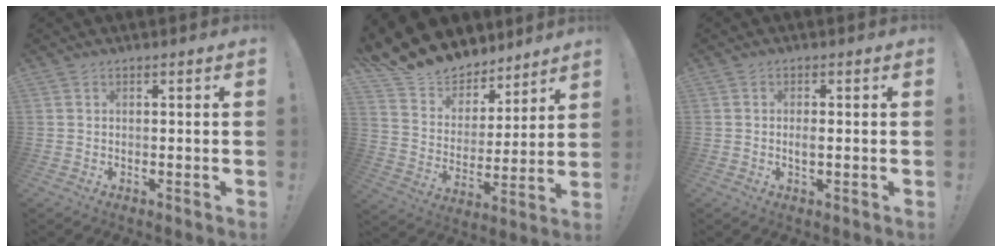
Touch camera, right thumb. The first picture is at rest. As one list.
[{"total": 14.0, "force": [12.2, 6.3, 2.5], "torque": [-0.071, -0.100, 0.231]}, {"total": 2.0, "force": [-0.4, 0.6, 1.8], "torque": [-0.028, 0.000, -0.009]}]